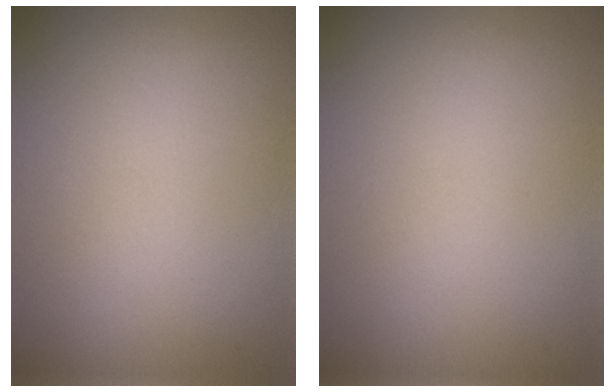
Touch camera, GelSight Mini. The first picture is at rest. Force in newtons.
{"total": 0.0}